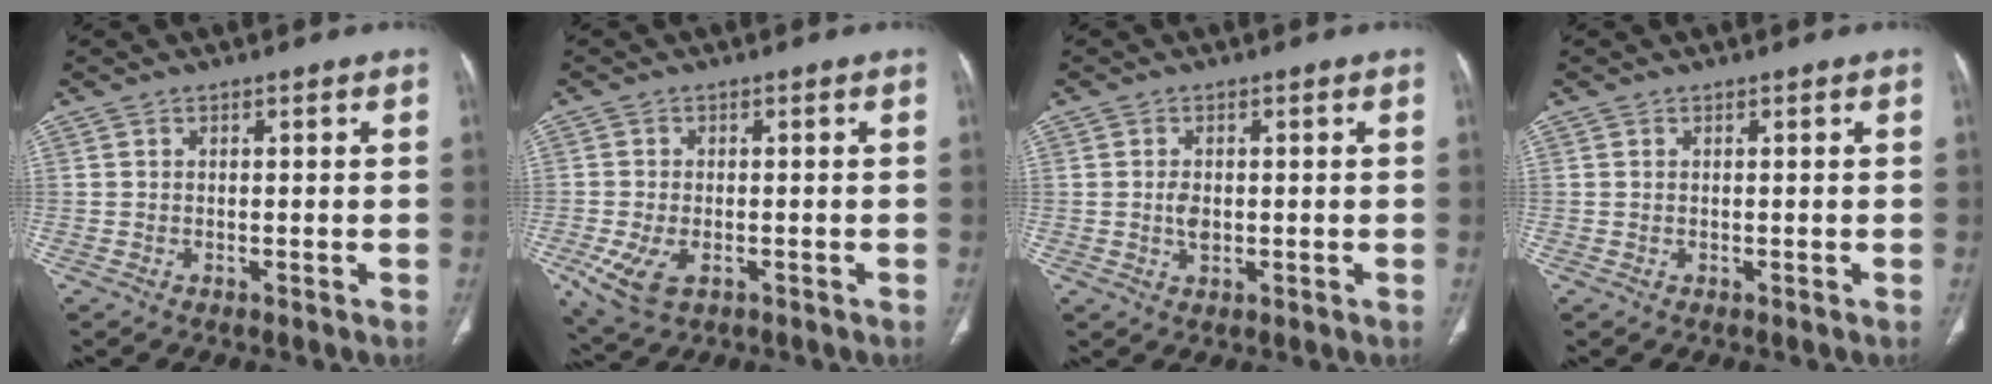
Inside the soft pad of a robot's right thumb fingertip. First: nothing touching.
{"total": 6.9, "force": [-2.4, 3.9, 5.2], "torque": [-0.112, -0.004, -0.035]}
{"total": 2.7, "force": [-0.1, 1.7, 2.0], "torque": [-0.035, -0.002, 0.000]}
{"total": 0.0}